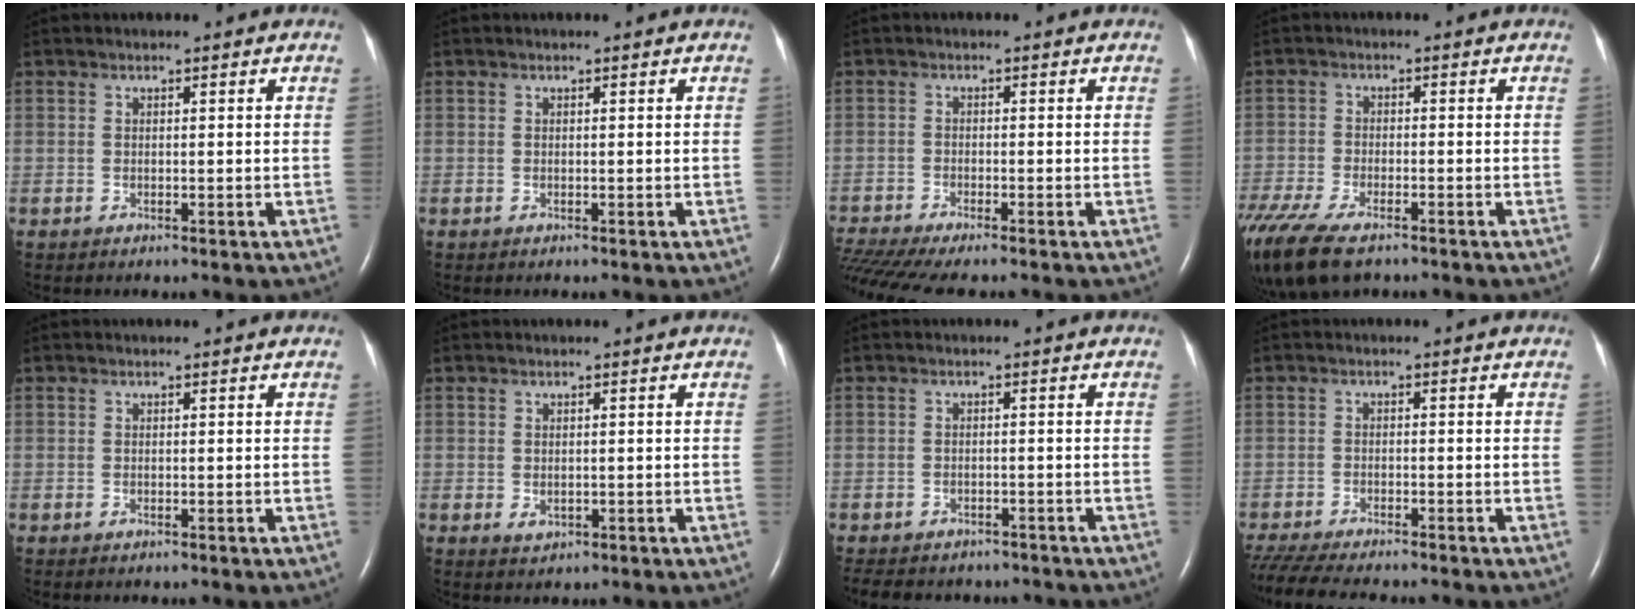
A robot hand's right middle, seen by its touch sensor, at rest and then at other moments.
{"total": 0.0}
{"total": 9.0, "force": [-7.9, 0.1, 4.4], "torque": [-0.079, -0.012, -0.131]}
{"total": 13.0, "force": [-9.4, 4.5, 7.8], "torque": [-0.171, -0.028, -0.155]}
{"total": 0.0}
{"total": 1.4, "force": [-0.3, 1.0, 1.0], "torque": [-0.020, -0.004, 0.002]}
{"total": 11.3, "force": [-9.6, 4.7, 3.8], "torque": [-0.083, -0.003, -0.118]}
{"total": 11.0, "force": [-9.6, 1.2, 5.3], "torque": [-0.090, -0.019, -0.151]}